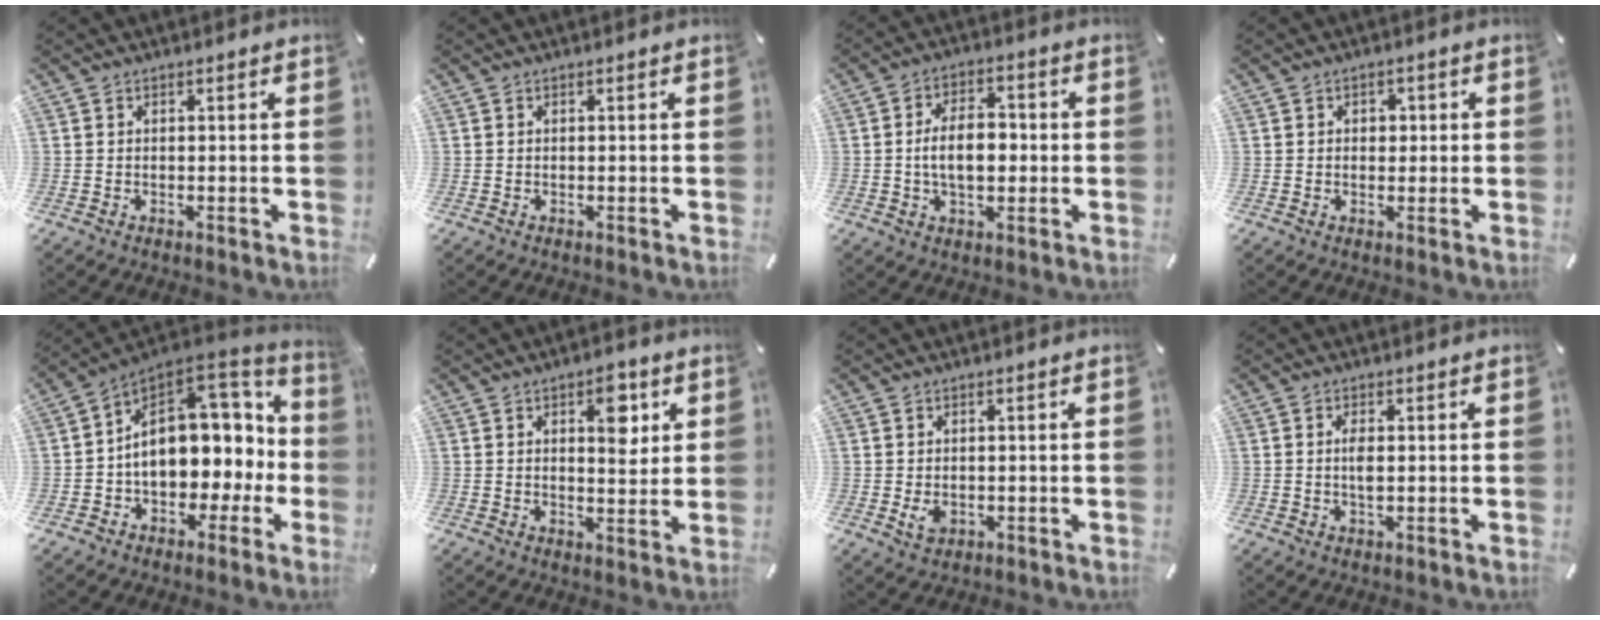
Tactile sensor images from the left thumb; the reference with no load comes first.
{"total": 0.0}
{"total": 9.1, "force": [-0.7, 5.7, 7.1], "torque": [-0.116, 0.004, -0.018]}
{"total": 2.3, "force": [-0.2, 1.8, 1.4], "torque": [-0.012, 0.002, -0.011]}
{"total": 17.8, "force": [2.4, 12.6, 12.4], "torque": [-0.187, -0.019, 0.049]}
{"total": 7.1, "force": [2.6, 4.2, 5.1], "torque": [-0.050, -0.011, 0.036]}
{"total": 2.6, "force": [-0.4, 1.9, 1.7], "torque": [-0.036, 0.002, -0.007]}
{"total": 2.7, "force": [0.1, 1.0, 2.5], "torque": [-0.058, -0.001, -0.002]}